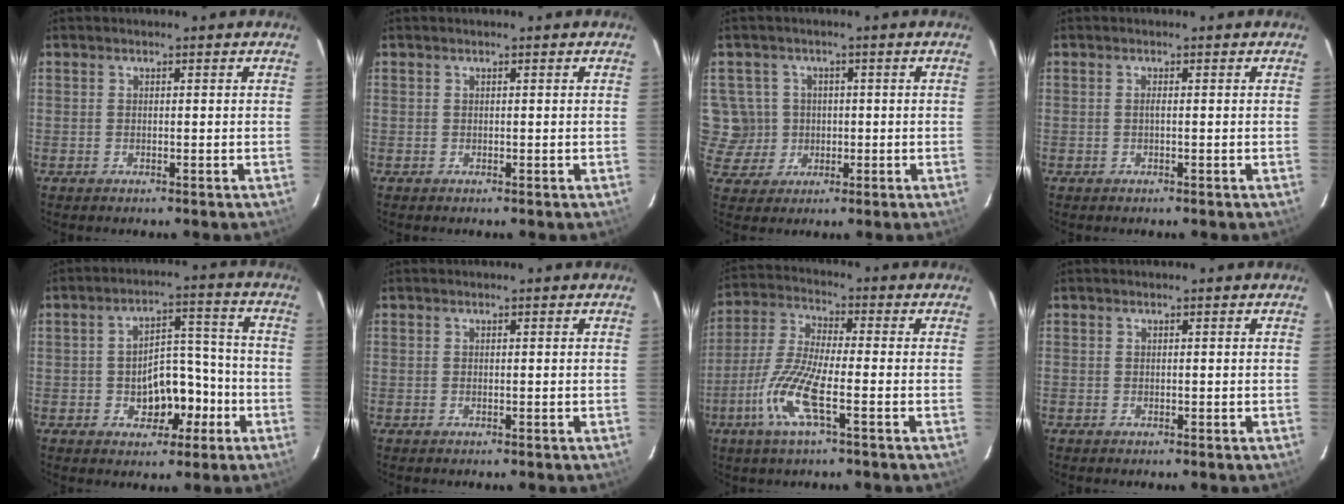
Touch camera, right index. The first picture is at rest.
{"total": 0.0}
{"total": 6.5, "force": [0.2, 6.4, 0.8], "torque": [-0.034, 0.016, 0.012]}
{"total": 0.5, "force": [-0.1, -0.2, 0.5], "torque": [-0.007, 0.002, -0.005]}
{"total": 8.9, "force": [-3.4, 5.7, 5.9], "torque": [-0.097, 0.024, -0.032]}
{"total": 0.0}
{"total": 11.2, "force": [-4.4, 1.8, 10.1], "torque": [-0.222, -0.005, -0.093]}
{"total": 0.0}